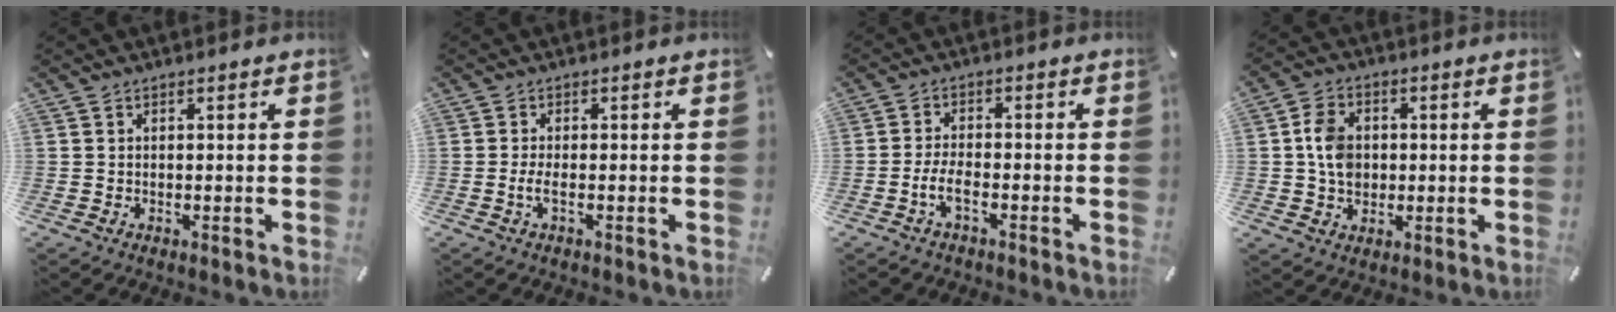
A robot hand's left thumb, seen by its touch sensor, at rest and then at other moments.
{"total": 2.7, "force": [-0.6, 0.7, 2.6], "torque": [-0.060, -0.006, -0.015]}
{"total": 4.8, "force": [-2.2, 1.8, 3.8], "torque": [-0.084, 0.005, -0.044]}
{"total": 7.1, "force": [0.2, 5.9, 3.9], "torque": [-0.068, 0.007, 0.005]}